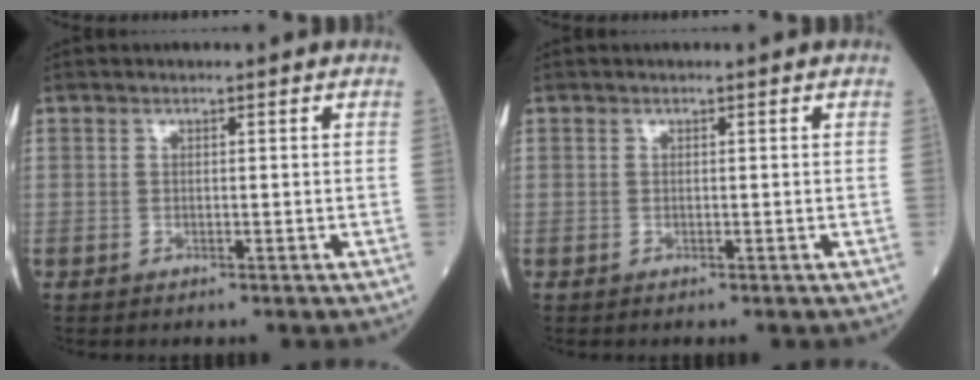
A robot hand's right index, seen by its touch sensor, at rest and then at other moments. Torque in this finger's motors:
{"motor_torque": [0.00, 0.00, 0.00, 0.00]}